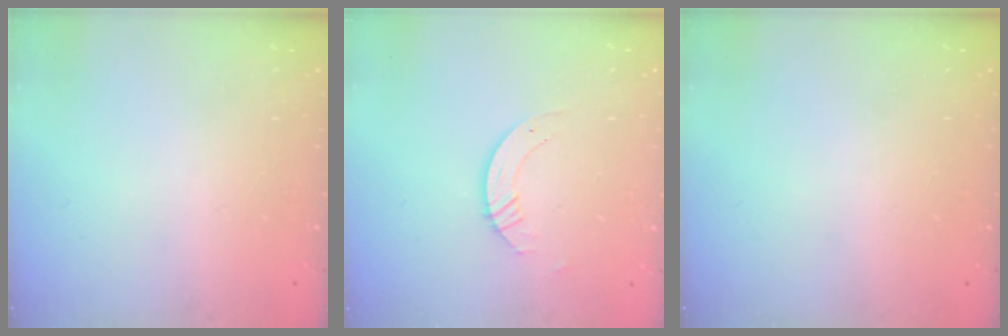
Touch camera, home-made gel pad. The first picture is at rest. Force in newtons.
{"total": 3.6, "press": 3.6, "slide": 0.3}
{"total": 0.0}